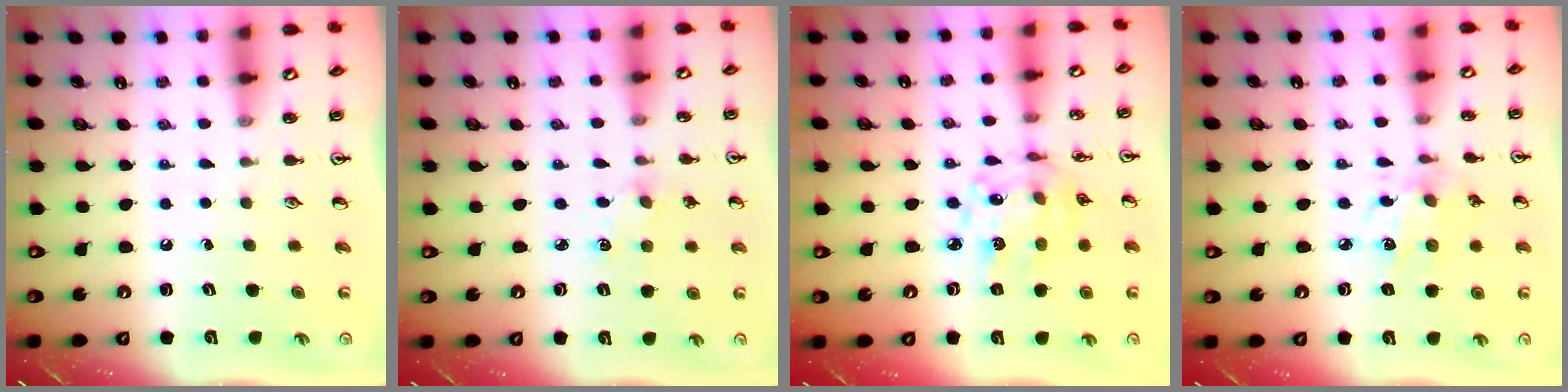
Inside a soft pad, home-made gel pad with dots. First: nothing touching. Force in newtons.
{"total": 3.0, "press": 3.0, "slide": 0.4}
{"total": 11.4, "press": 11.0, "slide": 3.0}
{"total": 6.7, "press": 6.7, "slide": 0.4}